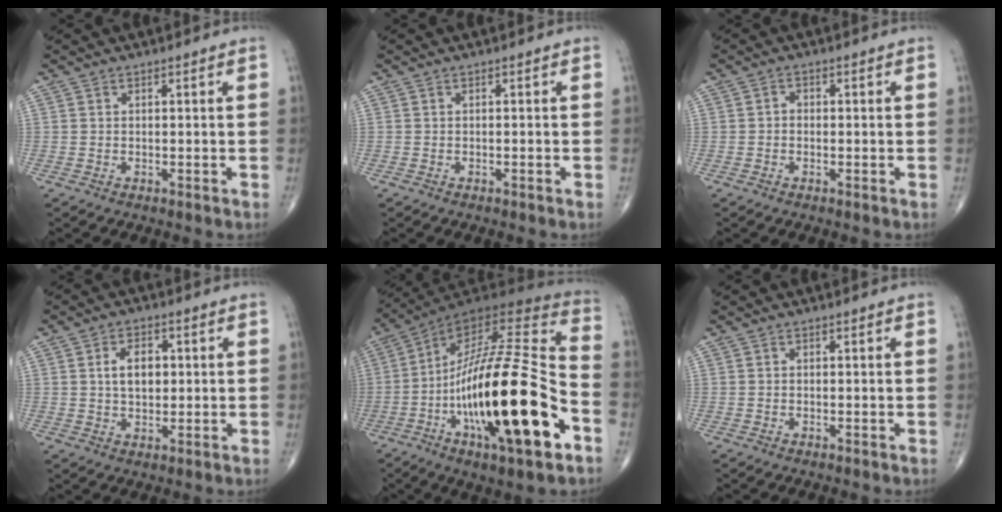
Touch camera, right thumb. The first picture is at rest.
{"total": 0.0}
{"total": 1.3, "force": [-0.3, 1.0, 0.7], "torque": [-0.002, 0.007, -0.009]}
{"total": 6.2, "force": [1.0, 3.9, 4.7], "torque": [-0.061, 0.003, 0.014]}
{"total": 31.4, "force": [-9.9, 8.5, 28.6], "torque": [-0.494, 0.024, -0.159]}
{"total": 0.0}